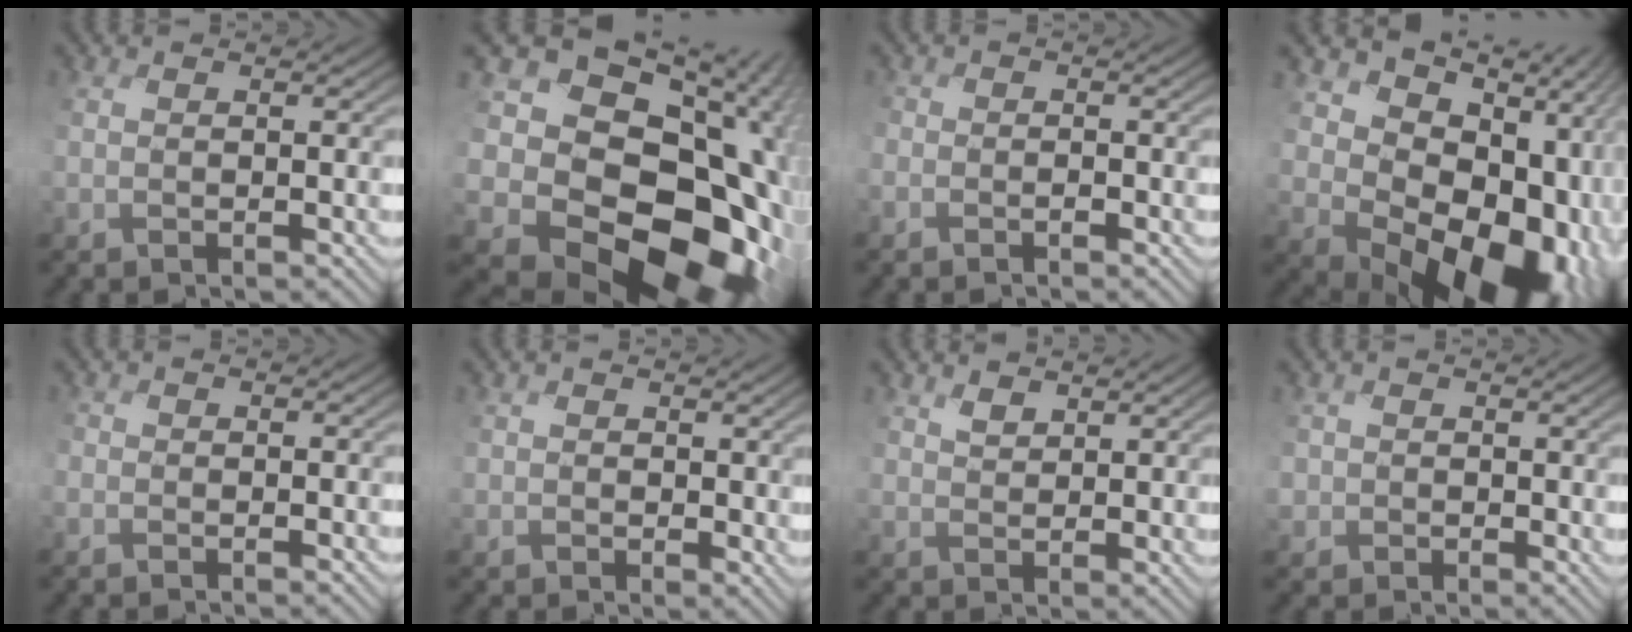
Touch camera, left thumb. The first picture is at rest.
{"total": 20.3, "force": [-4.8, 15.0, 12.9], "torque": [-0.217, -0.013, -0.069]}
{"total": 2.3, "force": [-1.5, 1.7, 0.1], "torque": [0.001, 0.008, -0.044]}
{"total": 16.9, "force": [0.7, 12.4, 11.4], "torque": [-0.142, -0.050, 0.052]}
{"total": 1.1, "force": [-0.5, 0.9, -0.4], "torque": [0.004, 0.007, -0.018]}
{"total": 1.5, "force": [1.1, 0.9, 0.2], "torque": [-0.017, -0.001, 0.017]}
{"total": 2.2, "force": [2.2, -0.3, 0.3], "torque": [-0.006, 0.003, 0.041]}
{"total": 1.3, "force": [0.6, 1.1, -0.5], "torque": [0.003, 0.000, 0.002]}